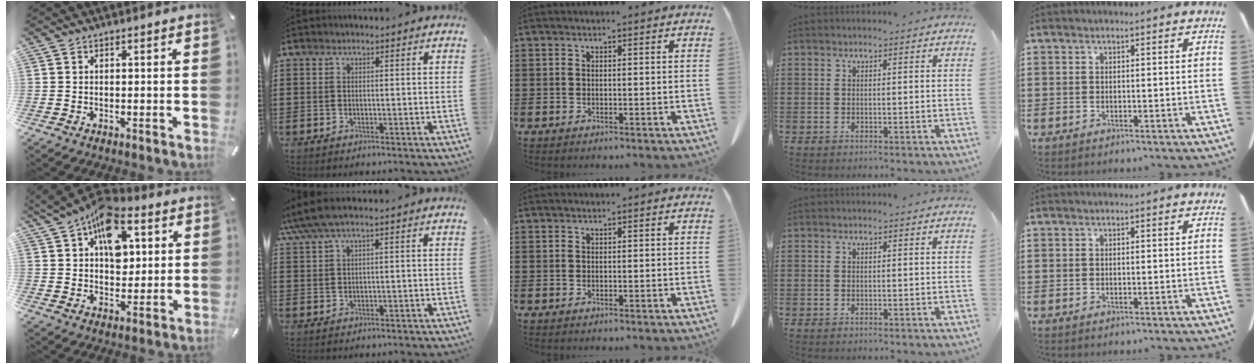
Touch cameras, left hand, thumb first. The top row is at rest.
{"thumb": {"total": 13.4, "force": [5.5, 8.9, 8.4], "torque": [-0.121, -0.022, 0.099]}, "index": {"total": 3.4, "force": [1.9, 0.4, 2.7], "torque": [-0.064, 0.000, 0.032]}}